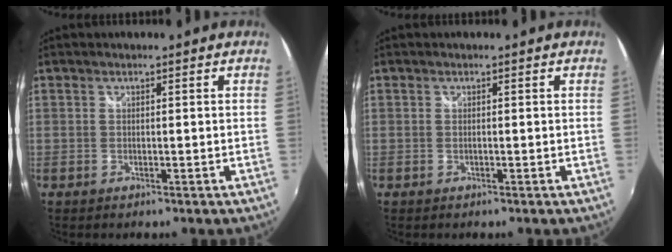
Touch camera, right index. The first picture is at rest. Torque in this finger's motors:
{"motor_torque": [0.05, -0.02, 0.08, 0.00]}